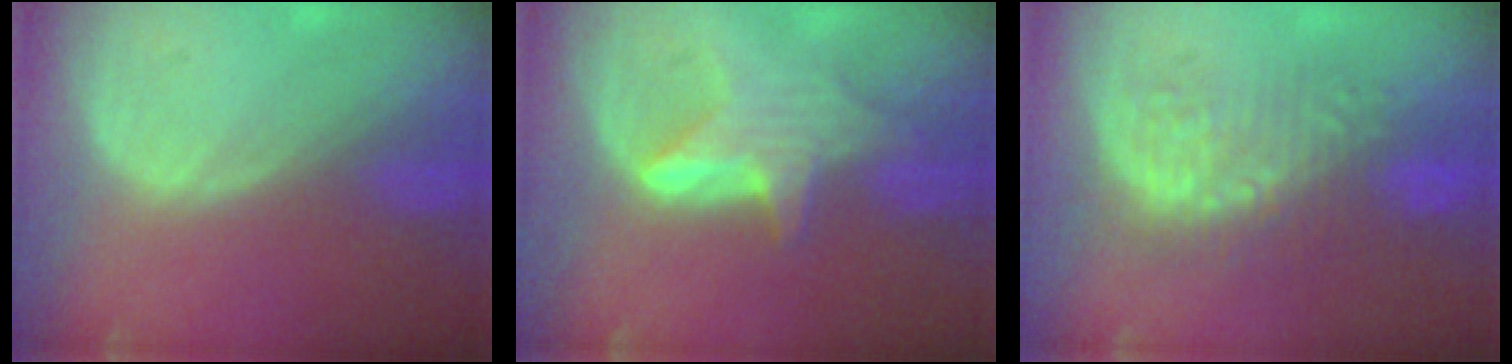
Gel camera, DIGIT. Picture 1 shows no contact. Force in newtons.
{"total": 6.1, "press": 6.0, "slide": 0.5}
{"total": 9.1, "press": 8.7, "slide": 2.6}